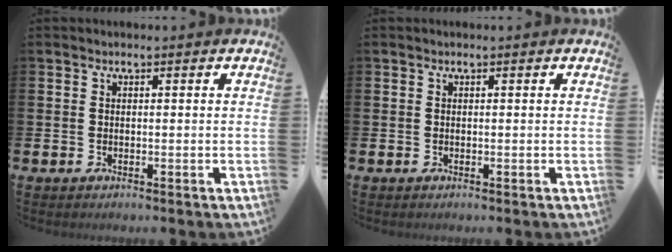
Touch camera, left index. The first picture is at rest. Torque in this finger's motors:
{"motor_torque": [0.02, 0.01, 0.01, 0.00]}